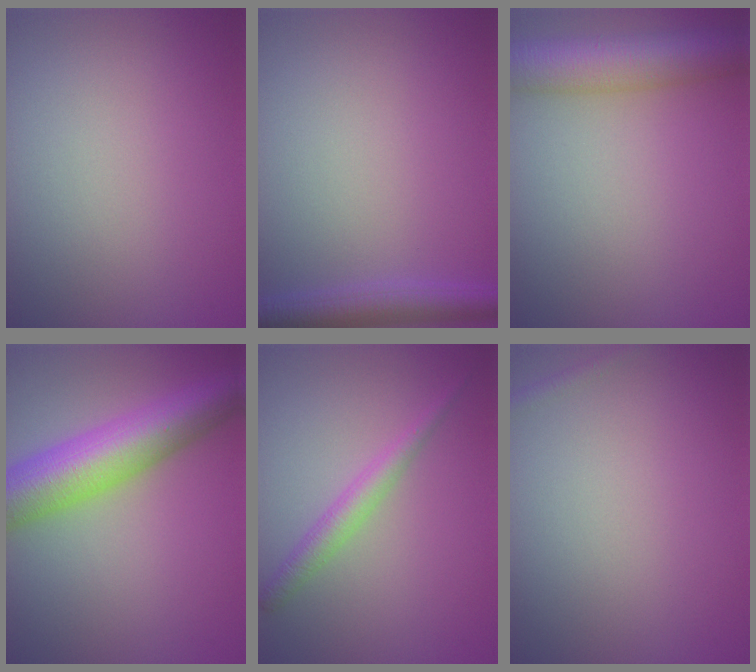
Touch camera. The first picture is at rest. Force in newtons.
{"total": 3.3, "press": 3.3, "slide": 0.2}
{"total": 7.5, "press": 7.5, "slide": 0.2}
{"total": 9.3, "press": 9.3, "slide": 0.3}
{"total": 2.1, "press": 2.1, "slide": 0.1}
{"total": 0.8, "press": 0.8, "slide": 0.1}